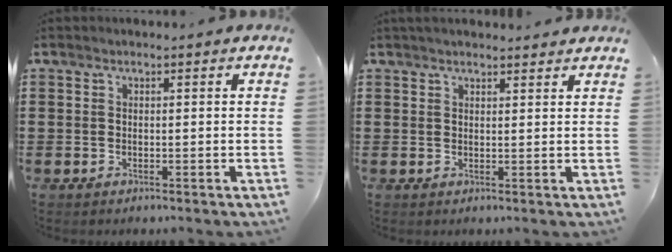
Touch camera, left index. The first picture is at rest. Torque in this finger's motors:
{"motor_torque": [1.07, -1.07, 0.18, 0.04]}